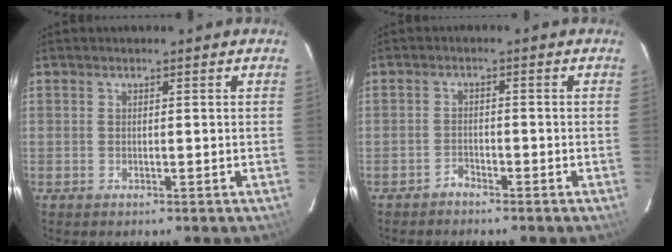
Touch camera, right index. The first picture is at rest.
{"total": 1.7, "force": [-1.6, 0.4, 0.0], "torque": [0.000, 0.001, -0.031]}